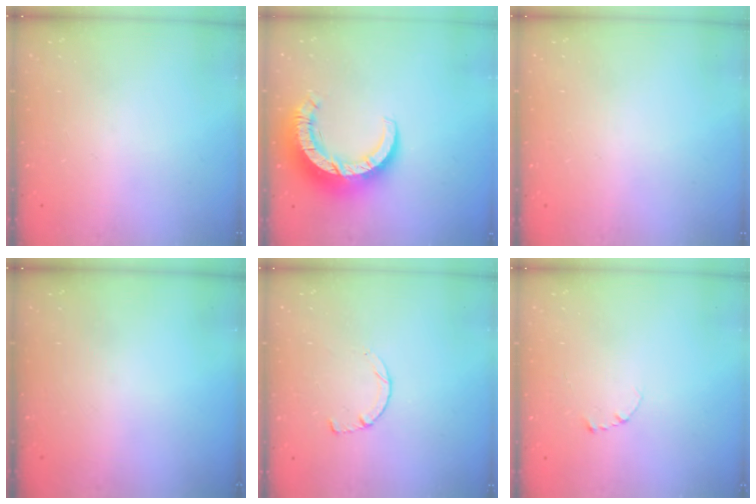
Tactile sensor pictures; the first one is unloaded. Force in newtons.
{"total": 11.6, "press": 11.5, "slide": 1.3}
{"total": 2.6, "press": 2.6, "slide": 0.2}
{"total": 0.0}
{"total": 2.5, "press": 2.5, "slide": 0.3}
{"total": 2.7, "press": 2.7, "slide": 0.3}